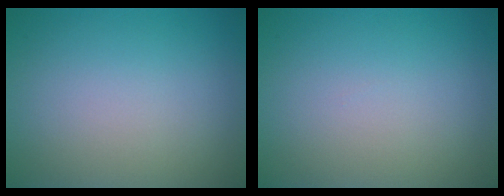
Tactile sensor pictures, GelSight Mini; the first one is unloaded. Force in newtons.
{"total": 0.0}